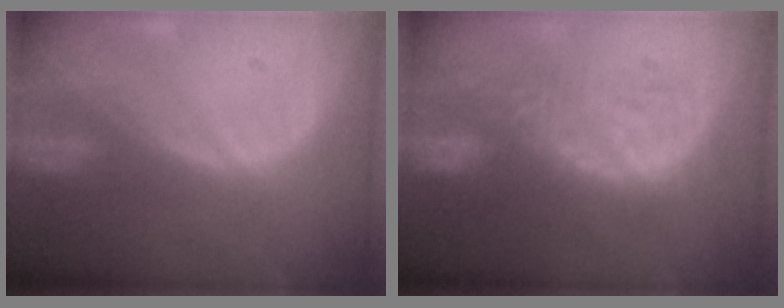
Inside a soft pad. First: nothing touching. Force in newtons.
{"total": 9.2, "press": 8.9, "slide": 2.1}